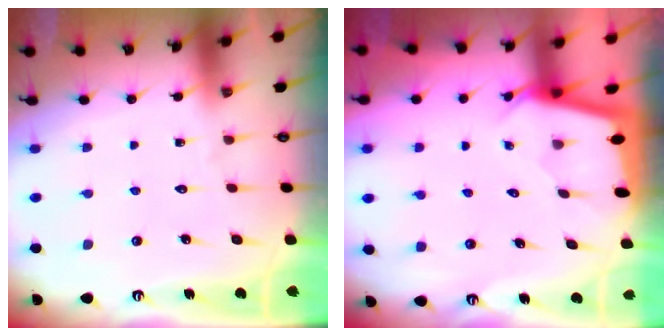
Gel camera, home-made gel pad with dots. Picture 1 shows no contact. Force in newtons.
{"total": 2.2, "press": 2.2, "slide": 0.1}